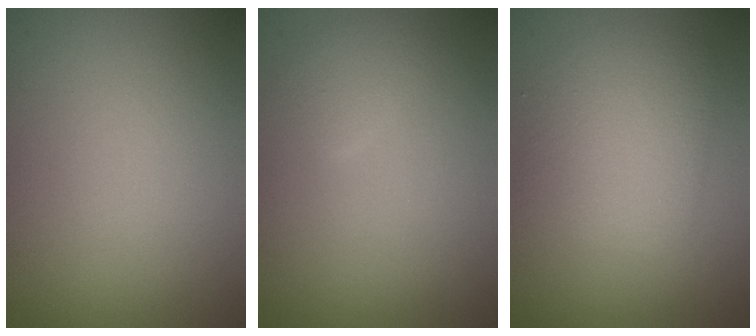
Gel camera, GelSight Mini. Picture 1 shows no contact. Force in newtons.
{"total": 1.5, "press": 1.5, "slide": 0.1}
{"total": 4.0, "press": 4.0, "slide": 0.2}